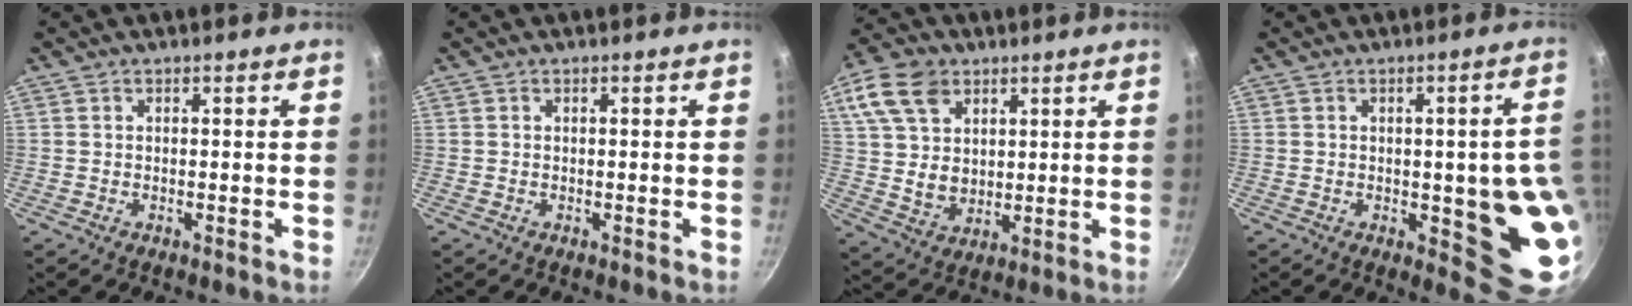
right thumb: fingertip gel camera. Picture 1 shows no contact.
{"total": 0.0}
{"total": 14.9, "force": [6.5, 10.8, 8.0], "torque": [-0.142, -0.011, 0.127]}
{"total": 14.1, "force": [-1.6, 4.3, 13.3], "torque": [-0.106, -0.002, -0.016]}